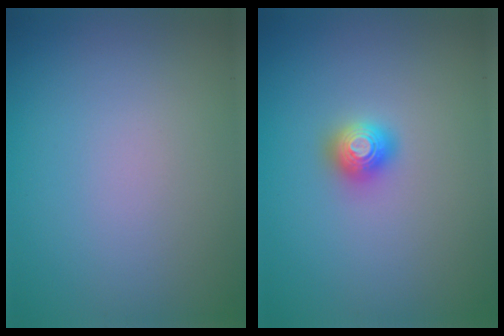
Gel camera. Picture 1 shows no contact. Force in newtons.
{"total": 2.0, "press": 2.0, "slide": 0.2}